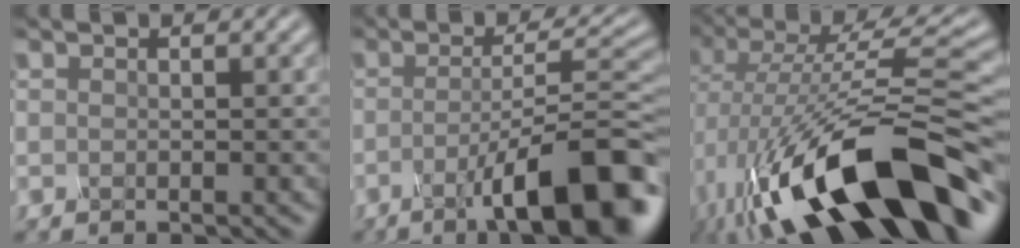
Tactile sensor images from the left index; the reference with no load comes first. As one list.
[{"total": 11.1, "force": [-6.9, 2.7, 8.3], "torque": [-0.148, 0.005, -0.098]}, {"total": 12.9, "force": [-5.0, 4.0, 11.2], "torque": [-0.217, 0.012, -0.061]}]